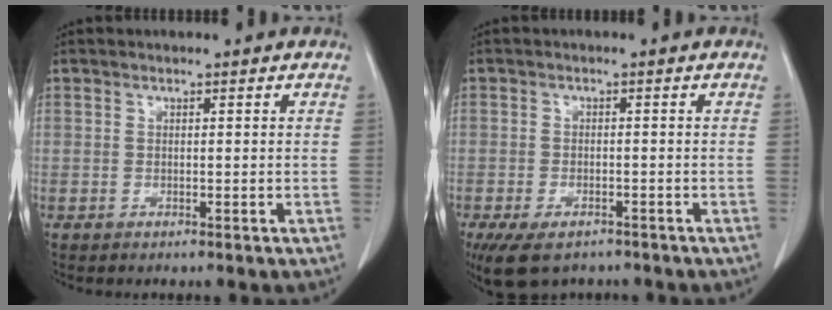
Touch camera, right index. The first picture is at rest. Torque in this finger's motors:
{"motor_torque": [1.02, -0.82, 0.38, 0.11]}